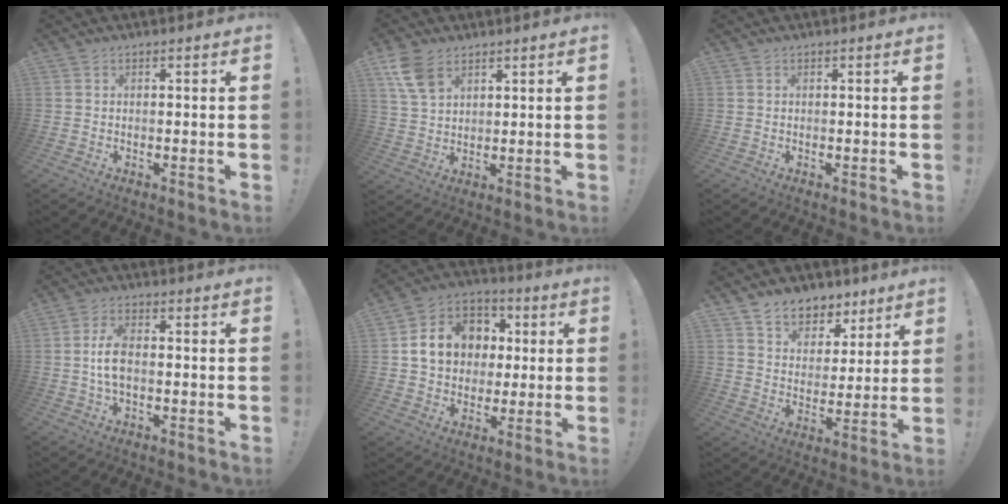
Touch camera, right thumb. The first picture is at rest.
{"total": 8.6, "force": [5.0, 5.1, 4.8], "torque": [-0.096, -0.012, 0.099]}
{"total": 0.0}
{"total": 6.7, "force": [-0.6, 3.2, 5.8], "torque": [-0.124, 0.005, -0.009]}
{"total": 14.7, "force": [2.2, 12.5, 7.3], "torque": [-0.099, 0.005, 0.054]}
{"total": 8.3, "force": [6.0, 5.5, 1.4], "torque": [-0.014, -0.049, 0.117]}